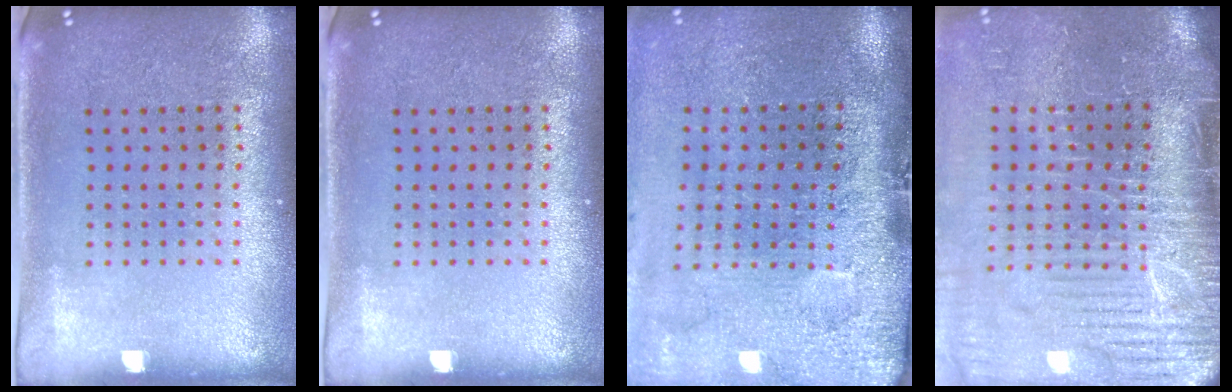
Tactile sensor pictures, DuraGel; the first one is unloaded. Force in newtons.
{"total": 0.0}
{"total": 4.7, "press": 3.6, "slide": 3.1}
{"total": 5.0, "press": 4.2, "slide": 2.7}